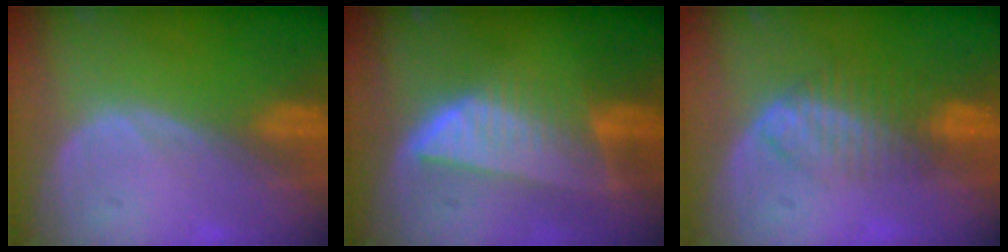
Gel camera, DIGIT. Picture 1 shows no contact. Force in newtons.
{"total": 8.2, "press": 7.2, "slide": 3.8}
{"total": 6.6, "press": 5.6, "slide": 3.5}